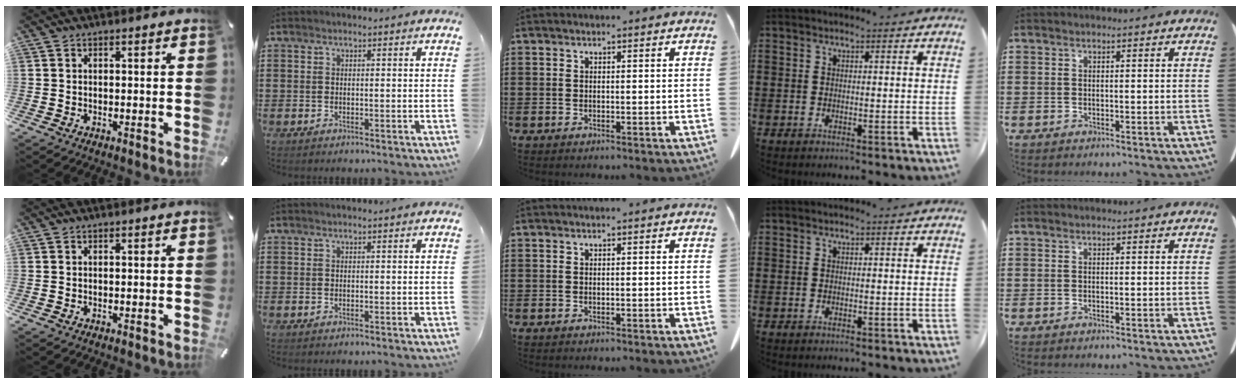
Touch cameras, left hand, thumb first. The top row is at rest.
{}